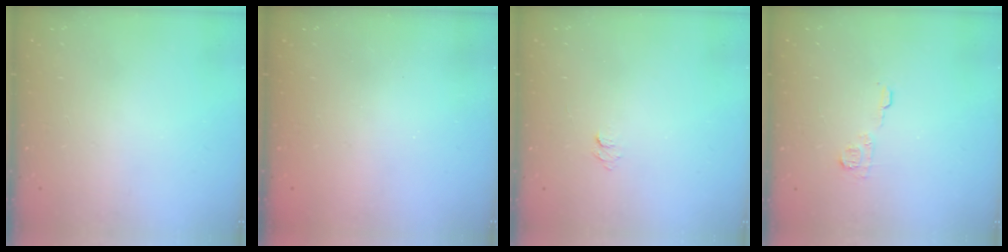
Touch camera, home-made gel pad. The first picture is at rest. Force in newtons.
{"total": 2.6, "press": 2.5, "slide": 0.9}
{"total": 3.5, "press": 3.5, "slide": 0.3}
{"total": 6.2, "press": 6.2, "slide": 0.5}